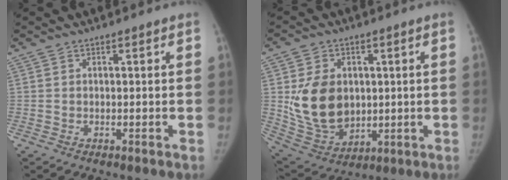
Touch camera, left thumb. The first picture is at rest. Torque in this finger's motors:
{"motor_torque": [0.99, 1.21, 0.63, -0.59, 0.28]}